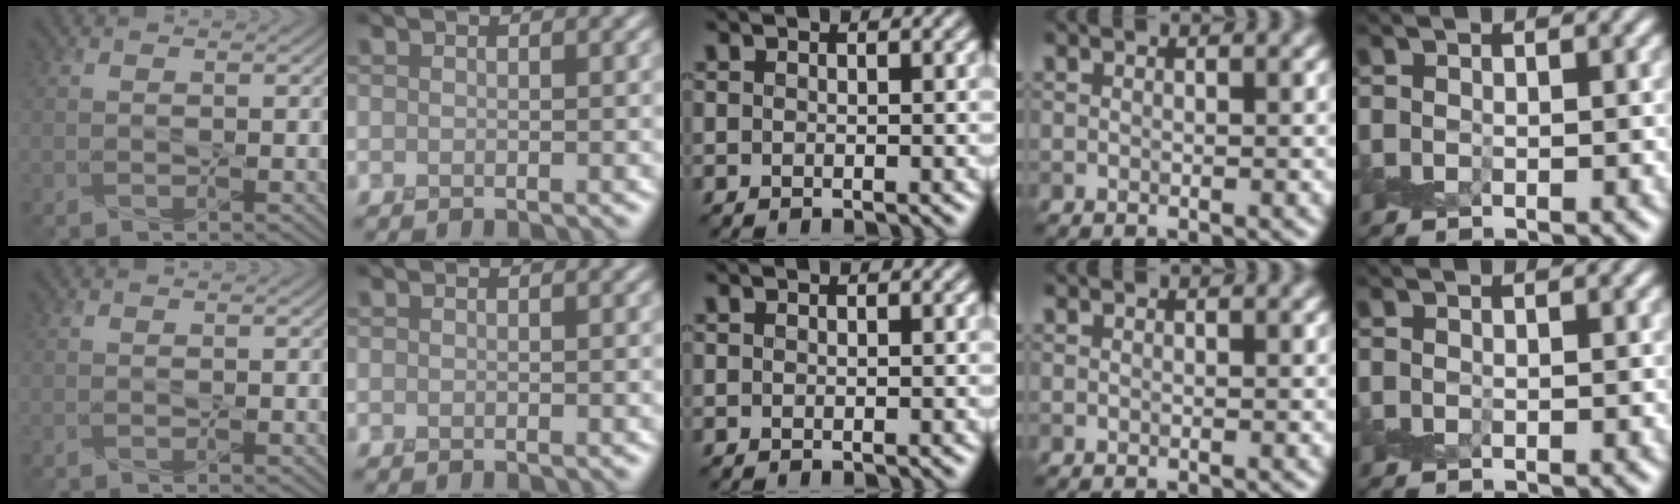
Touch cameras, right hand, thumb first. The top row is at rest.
{}